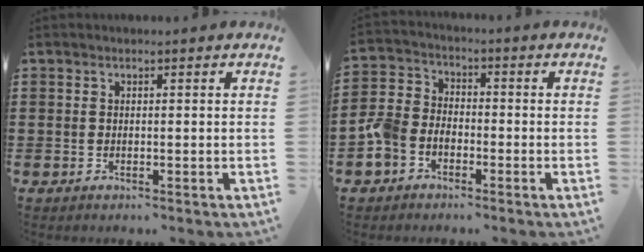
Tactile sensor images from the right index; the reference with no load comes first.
{"total": 5.0, "force": [-3.2, 3.2, 2.1], "torque": [-0.076, 0.000, -0.073]}